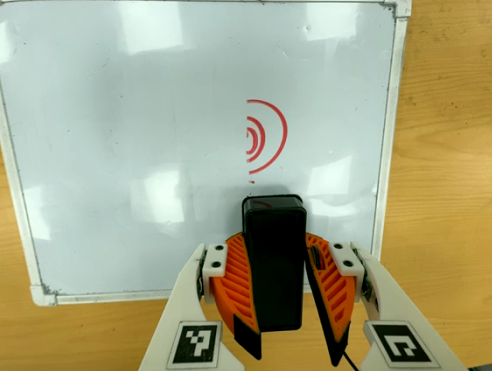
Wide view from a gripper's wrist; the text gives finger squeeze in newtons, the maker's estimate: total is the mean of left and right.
{"total": 9.4, "left": 9.3, "right": 9.6}